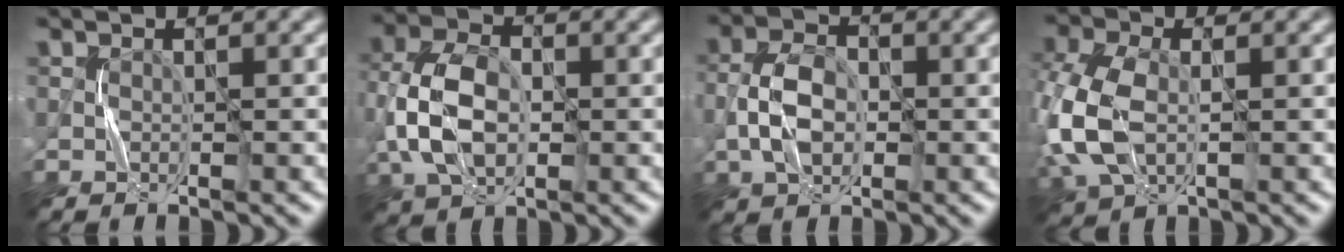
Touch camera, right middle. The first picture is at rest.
{"total": 7.1, "force": [-0.9, 4.6, 5.3], "torque": [-0.118, 0.009, -0.023]}
{"total": 4.4, "force": [-0.8, 2.8, 3.3], "torque": [-0.069, 0.006, -0.019]}
{"total": 8.1, "force": [-0.6, 5.1, 6.2], "torque": [-0.171, 0.002, -0.016]}